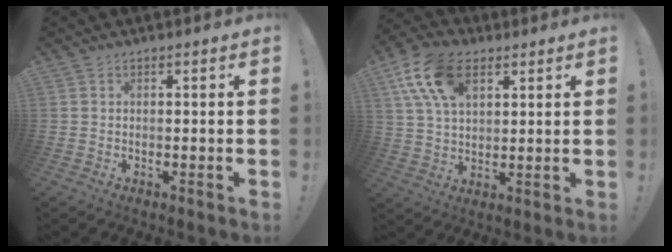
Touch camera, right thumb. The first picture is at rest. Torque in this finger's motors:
{"motor_torque": [1.06, 1.14, 0.16, 0.10, 0.08]}